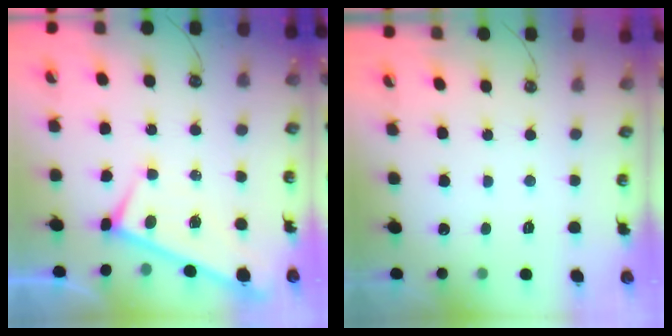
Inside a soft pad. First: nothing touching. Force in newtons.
{"total": 0.0}